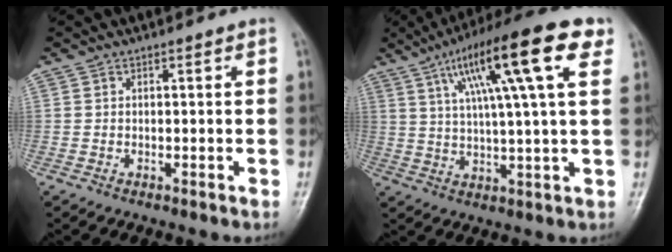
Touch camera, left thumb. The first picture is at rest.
{"total": 18.6, "force": [8.1, 3.2, 16.4], "torque": [-0.255, 0.008, 0.126]}